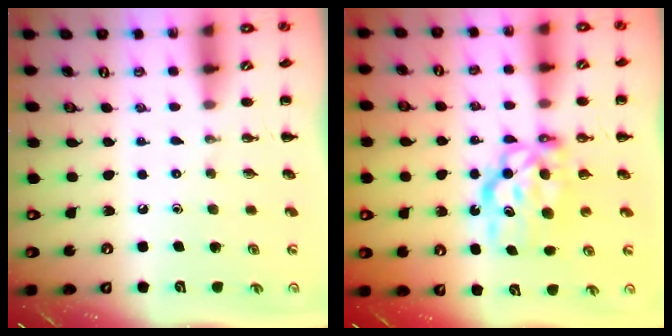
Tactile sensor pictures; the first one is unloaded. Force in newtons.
{"total": 8.3, "press": 8.2, "slide": 1.6}